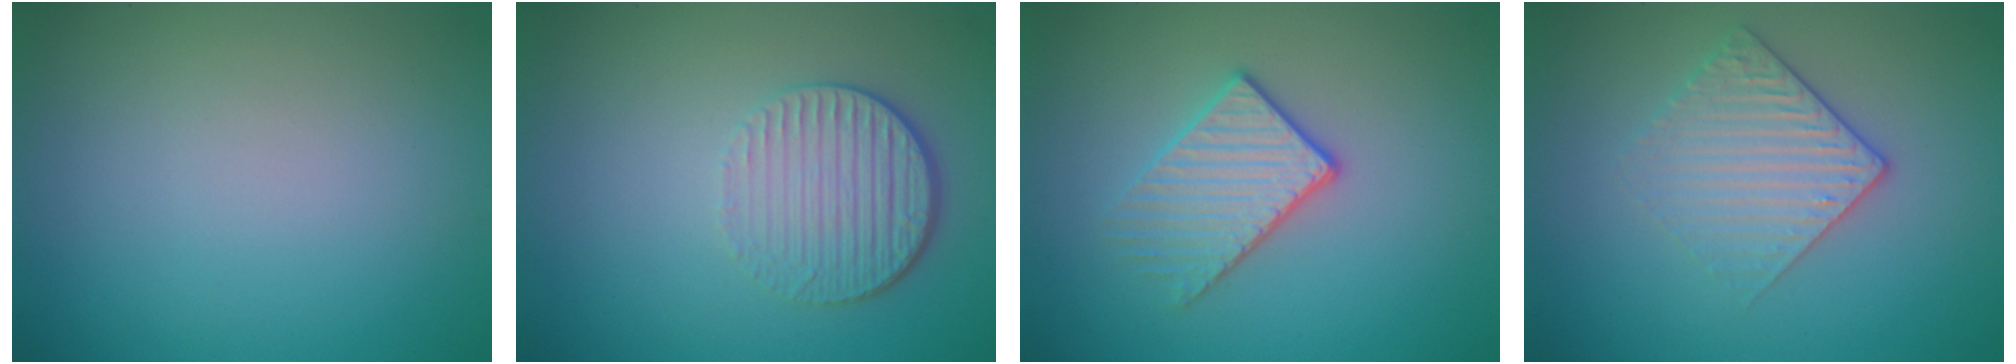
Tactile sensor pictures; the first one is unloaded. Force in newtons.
{"total": 4.2, "press": 3.0, "slide": 3.0}
{"total": 3.0, "press": 2.7, "slide": 1.4}
{"total": 2.9, "press": 2.6, "slide": 1.2}